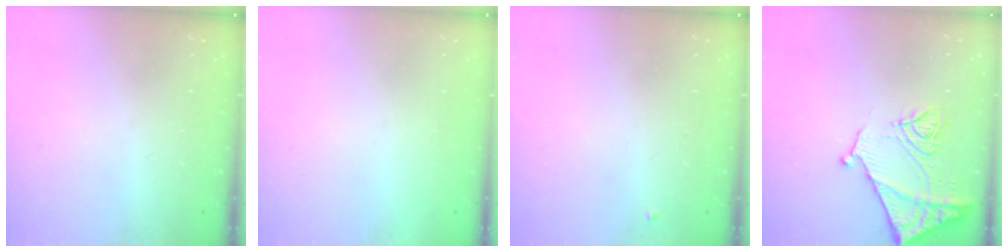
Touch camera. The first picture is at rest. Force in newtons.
{"total": 1.7, "press": 1.7, "slide": 0.1}
{"total": 2.7, "press": 2.7, "slide": 0.4}
{"total": 11.9, "press": 11.8, "slide": 1.4}